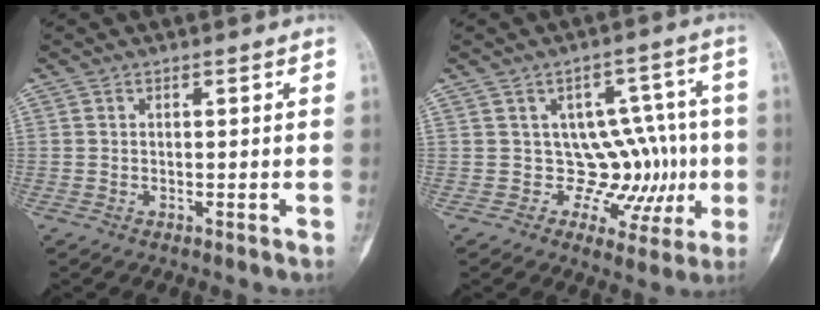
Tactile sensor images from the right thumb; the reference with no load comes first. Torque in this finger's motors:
{"motor_torque": [-0.88, 0.63, -0.08, 0.09, -0.06]}